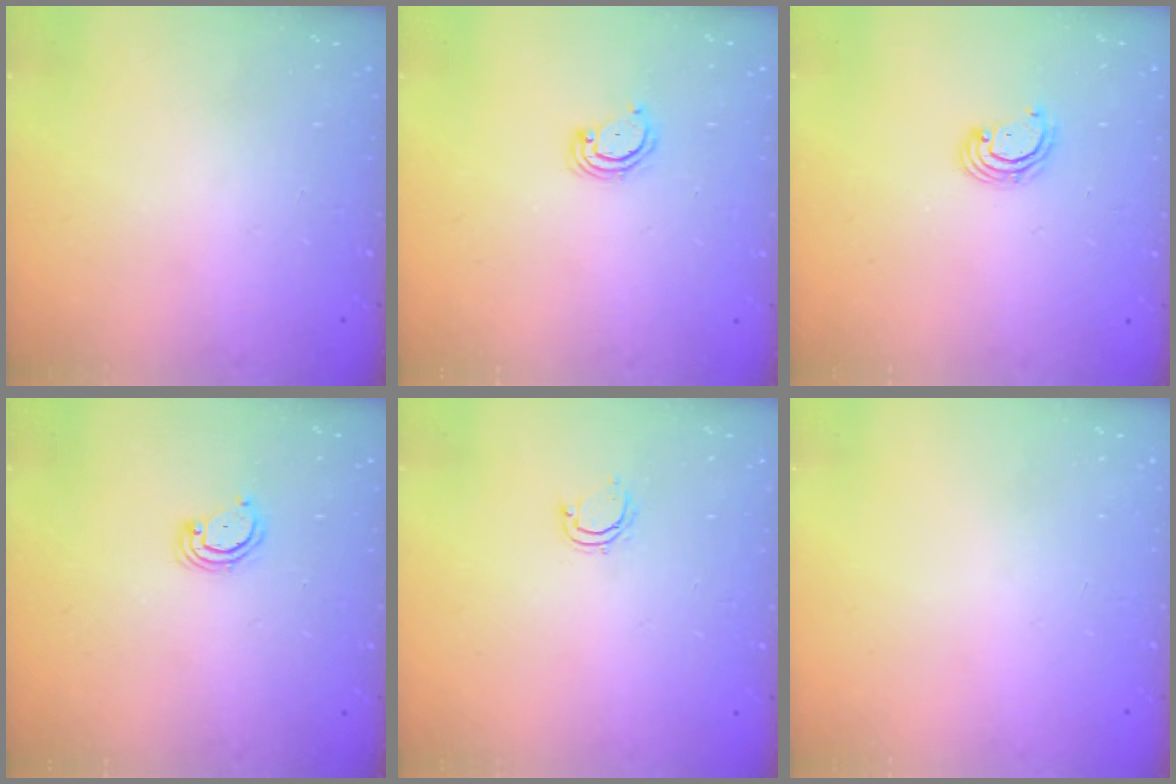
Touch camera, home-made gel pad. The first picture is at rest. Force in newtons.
{"total": 2.9, "press": 2.9, "slide": 0.3}
{"total": 2.6, "press": 2.6, "slide": 0.2}
{"total": 2.9, "press": 2.9, "slide": 0.3}
{"total": 3.7, "press": 3.7, "slide": 0.3}
{"total": 0.0}